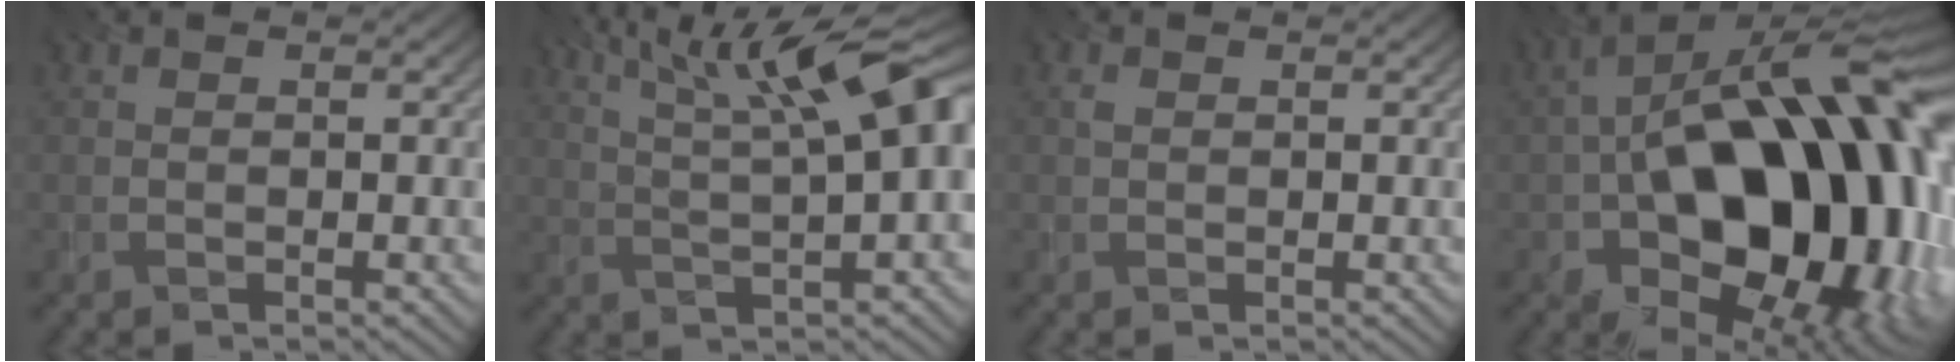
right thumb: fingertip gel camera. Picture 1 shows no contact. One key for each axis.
{"total": 14.0, "fx": 5.5, "fy": 3.9, "fz": 12.2, "tx": -0.170, "ty": 0.039, "tz": 0.068}
{"total": 0.7, "fx": 0.2, "fy": 0.5, "fz": 0.4, "tx": -0.009, "ty": 0.004, "tz": 0.005}
{"total": 20.4, "fx": -2.3, "fy": 11.8, "fz": 16.5, "tx": -0.261, "ty": -0.002, "tz": -0.034}